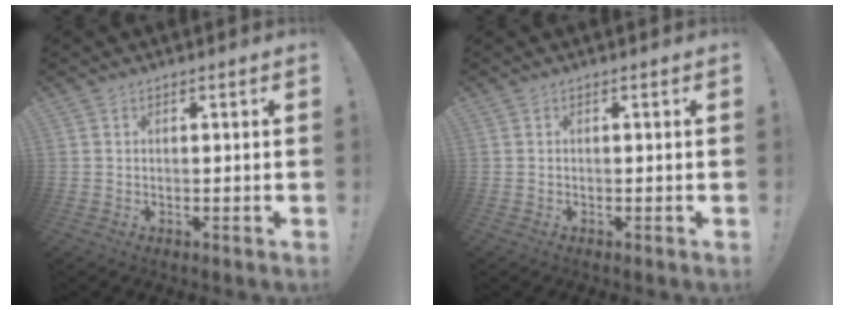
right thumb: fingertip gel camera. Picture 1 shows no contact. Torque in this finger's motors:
{"motor_torque": [0.14, -0.01, 0.04, -0.18, 0.01]}